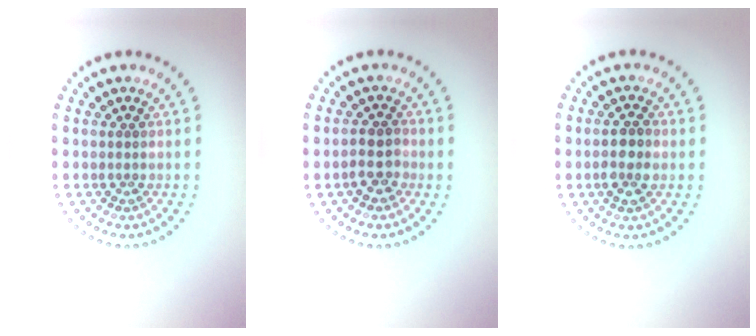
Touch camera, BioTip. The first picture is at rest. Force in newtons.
{"total": 2.3, "press": 2.1, "slide": 1.0}
{"total": 2.5, "press": 2.5, "slide": 0.4}